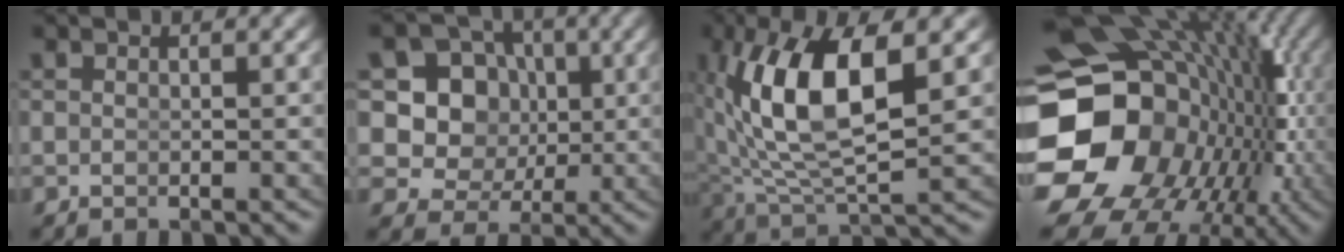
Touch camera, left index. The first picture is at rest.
{"total": 13.6, "force": [1.3, 12.2, 5.9], "torque": [-0.147, -0.041, 0.023]}
{"total": 9.3, "force": [1.5, 3.9, 8.4], "torque": [-0.174, -0.013, 0.043]}
{"total": 26.2, "force": [-3.1, 19.3, 17.4], "torque": [-0.304, -0.071, -0.034]}